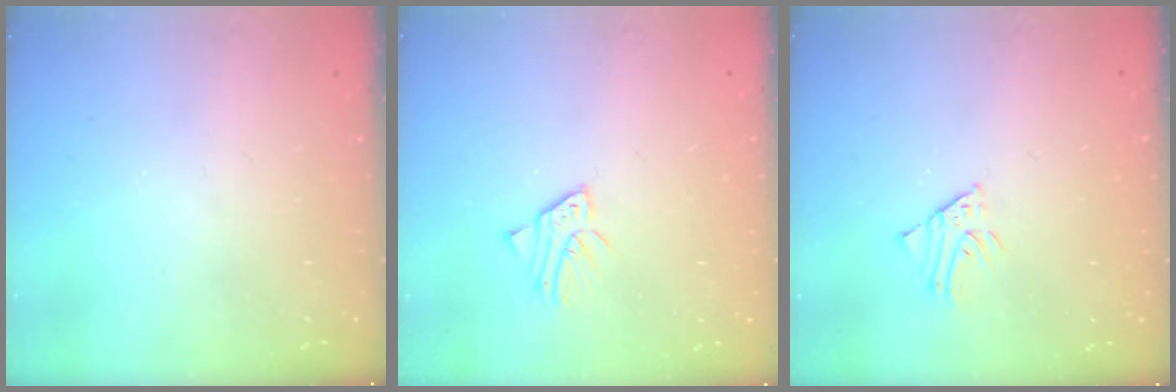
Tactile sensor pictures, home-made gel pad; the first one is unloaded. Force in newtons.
{"total": 2.6, "press": 2.6, "slide": 0.2}
{"total": 1.9, "press": 1.9, "slide": 0.1}